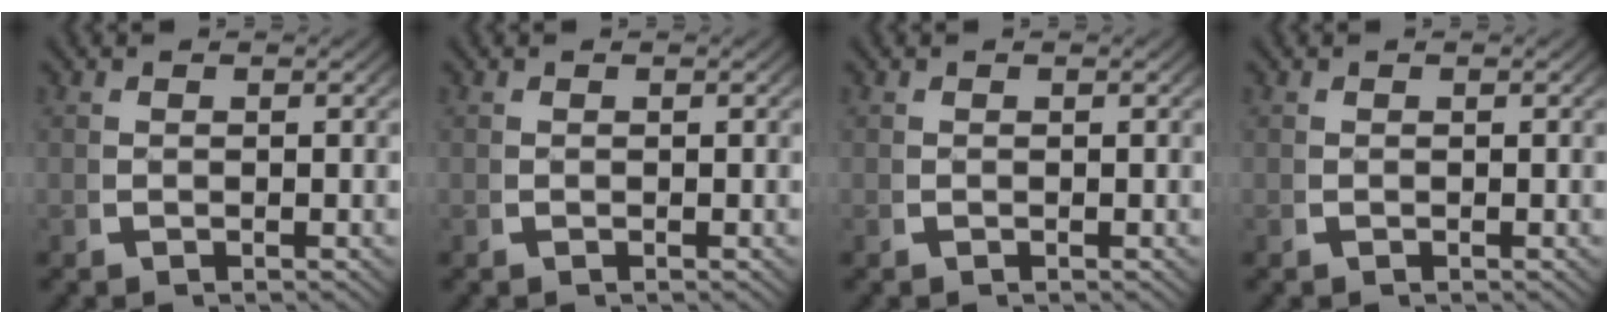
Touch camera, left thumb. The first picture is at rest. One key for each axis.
{"total": 0.0}
{"total": 0.0}
{"total": 0.0}